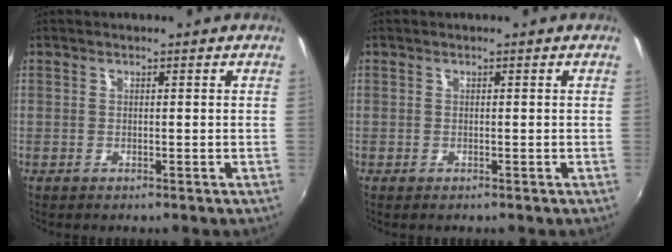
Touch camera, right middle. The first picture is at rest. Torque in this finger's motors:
{"motor_torque": [0.33, -1.13, 0.04, 0.01]}